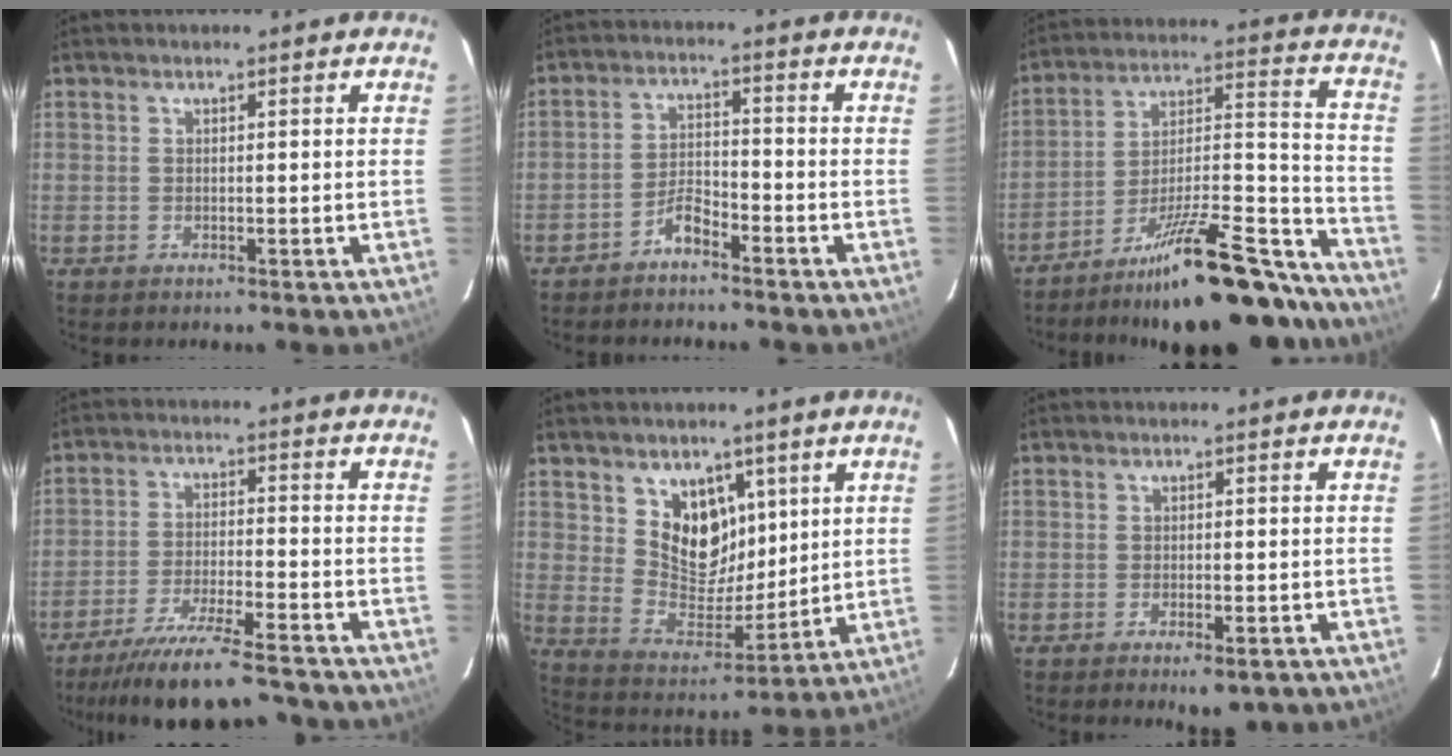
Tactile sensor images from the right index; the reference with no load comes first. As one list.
[{"total": 4.0, "force": [-3.4, 1.1, 1.7], "torque": [-0.047, 0.013, -0.065]}, {"total": 26.6, "force": [-22.5, 5.9, 12.9], "torque": [-0.162, 0.020, -0.321]}, {"total": 15.0, "force": [-13.3, 1.6, 6.7], "torque": [-0.142, -0.019, -0.212]}, {"total": 11.1, "force": [5.3, 8.1, 5.4], "torque": [-0.091, -0.011, 0.112]}, {"total": 4.1, "force": [-2.6, 1.5, 2.7], "torque": [-0.049, -0.010, -0.035]}]